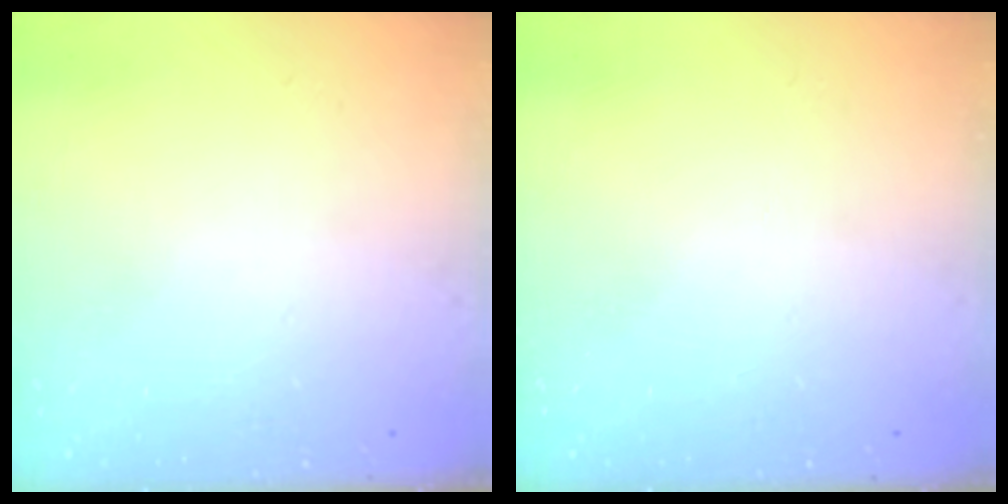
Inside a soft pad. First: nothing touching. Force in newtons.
{"total": 0.0}